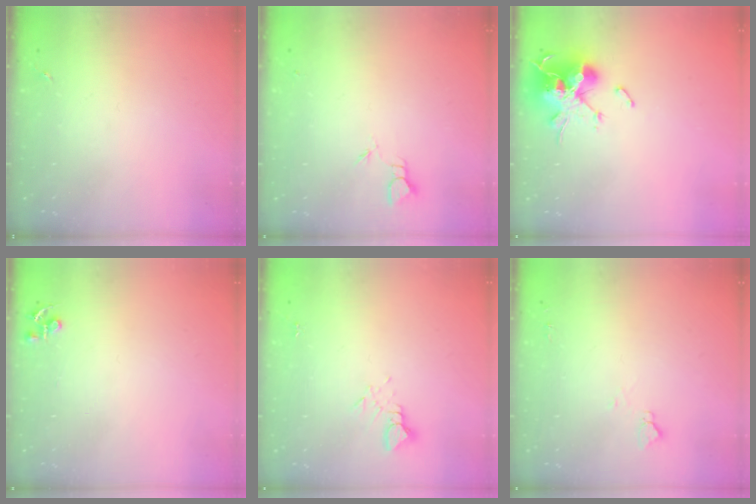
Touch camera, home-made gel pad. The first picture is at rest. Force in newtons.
{"total": 2.0, "press": 2.0, "slide": 0.1}
{"total": 15.3, "press": 15.1, "slide": 2.4}
{"total": 4.5, "press": 4.4, "slide": 0.5}
{"total": 3.9, "press": 3.9, "slide": 0.3}
{"total": 4.4, "press": 4.3, "slide": 0.6}